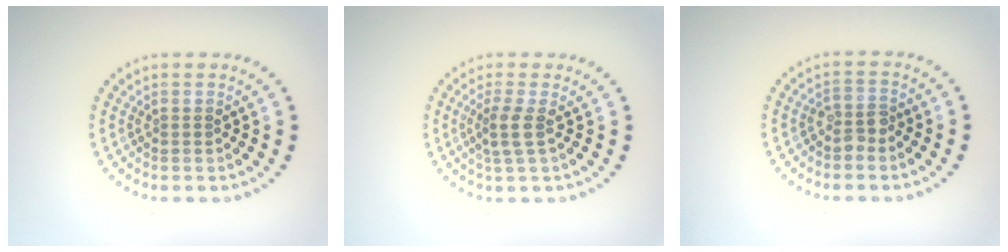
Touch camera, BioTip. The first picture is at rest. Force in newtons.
{"total": 1.9, "press": 1.5, "slide": 1.2}
{"total": 1.8, "press": 1.6, "slide": 0.8}